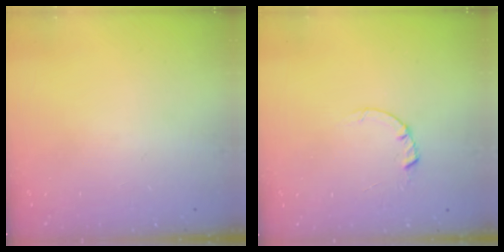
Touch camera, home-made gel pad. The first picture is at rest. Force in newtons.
{"total": 1.5, "press": 1.5, "slide": 0.3}